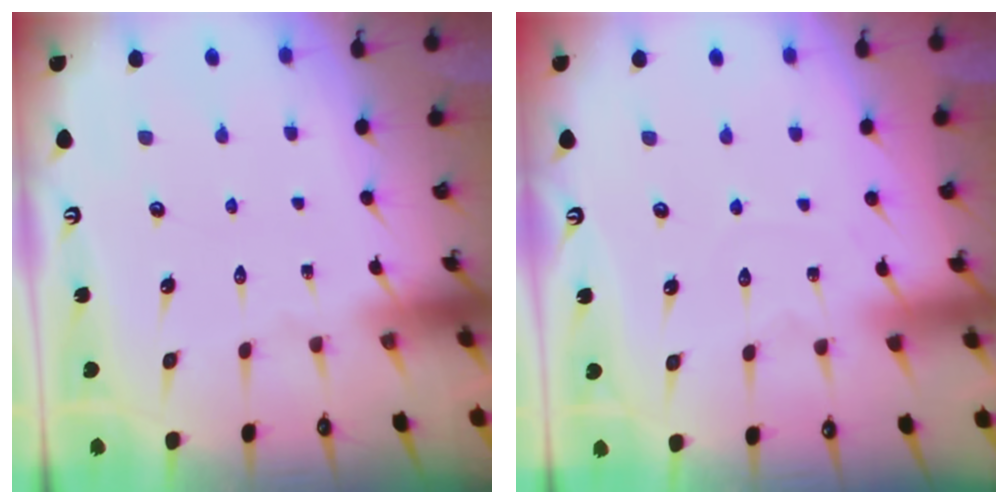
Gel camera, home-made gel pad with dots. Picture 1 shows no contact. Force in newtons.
{"total": 2.7, "press": 2.7, "slide": 0.4}